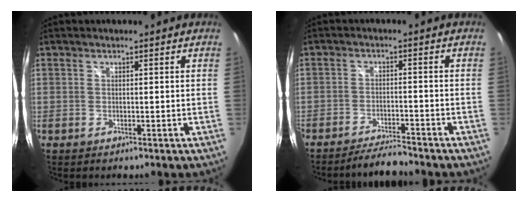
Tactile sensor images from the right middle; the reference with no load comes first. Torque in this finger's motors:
{"motor_torque": [1.09, -1.04, 0.32, 0.21]}